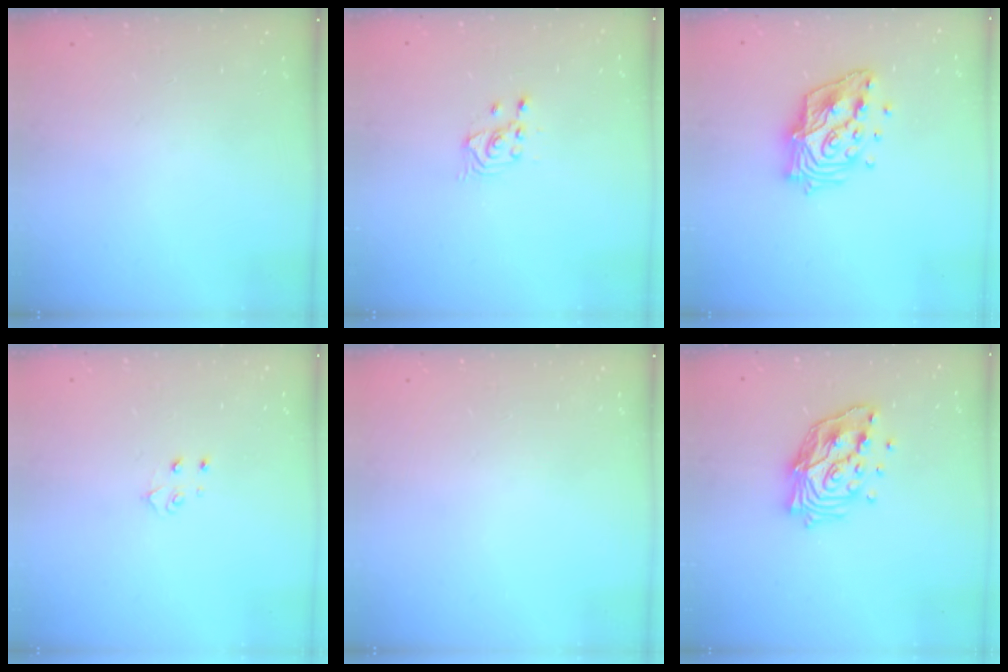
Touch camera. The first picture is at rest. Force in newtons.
{"total": 2.6, "press": 2.6, "slide": 0.1}
{"total": 15.5, "press": 15.5, "slide": 1.2}
{"total": 3.9, "press": 3.9, "slide": 0.3}
{"total": 0.0}
{"total": 14.9, "press": 14.8, "slide": 1.1}